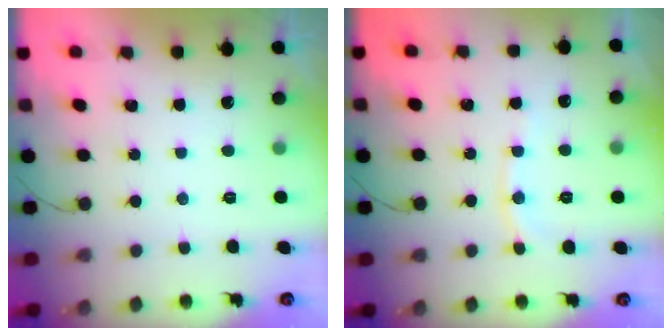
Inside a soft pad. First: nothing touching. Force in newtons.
{"total": 5.7, "press": 5.6, "slide": 0.8}